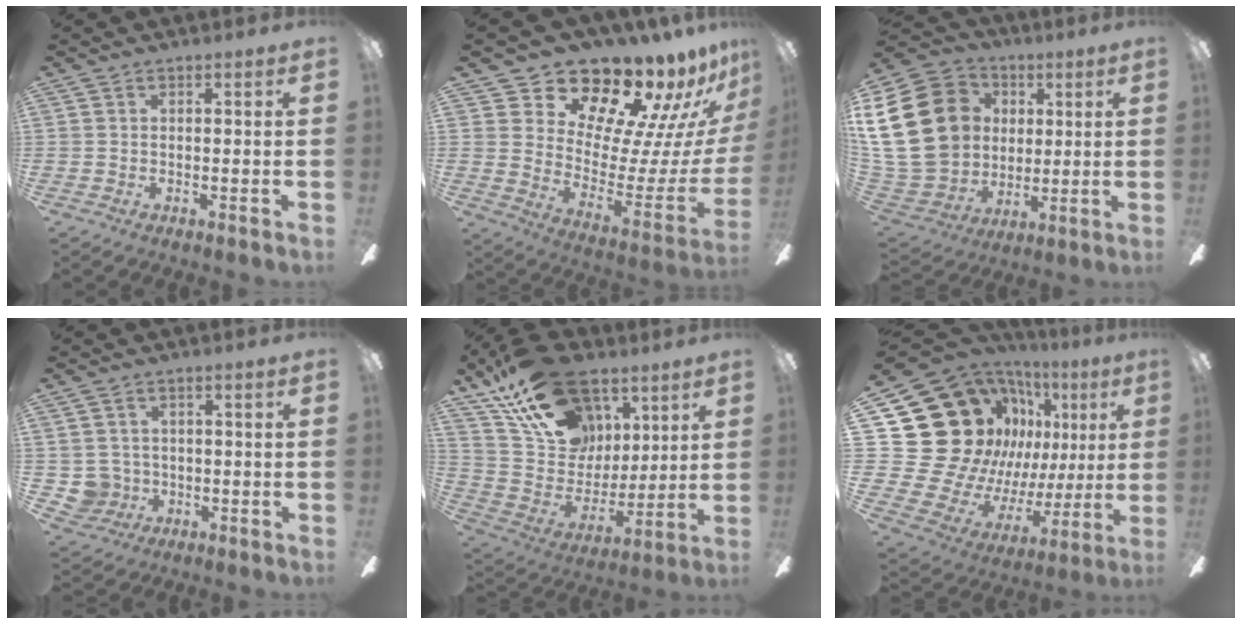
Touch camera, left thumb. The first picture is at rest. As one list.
[{"total": 17.9, "force": [15.5, 6.8, 5.9], "torque": [-0.087, -0.145, 0.271]}, {"total": 26.0, "force": [4.3, 21.2, 14.4], "torque": [-0.293, 0.009, 0.100]}, {"total": 4.9, "force": [-0.5, 4.9, 0.4], "torque": [-0.026, 0.004, -0.009]}, {"total": 25.5, "force": [14.9, 16.5, 12.5], "torque": [-0.208, -0.075, 0.283]}, {"total": 28.2, "force": [10.7, 21.7, 14.5], "torque": [-0.294, -0.105, 0.256]}]